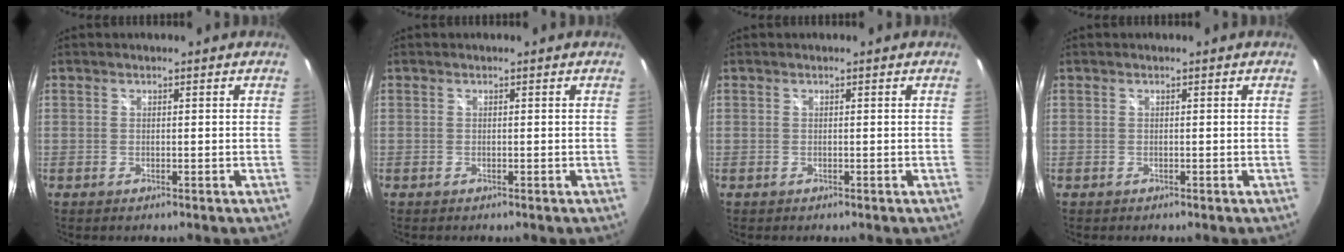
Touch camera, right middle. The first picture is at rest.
{"total": 0.0}
{"total": 0.0}
{"total": 0.0}